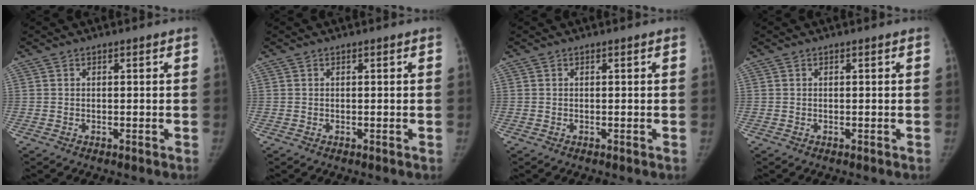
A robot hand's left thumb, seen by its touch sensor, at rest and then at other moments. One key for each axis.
{"total": 0.0}
{"total": 0.0}
{"total": 0.0}